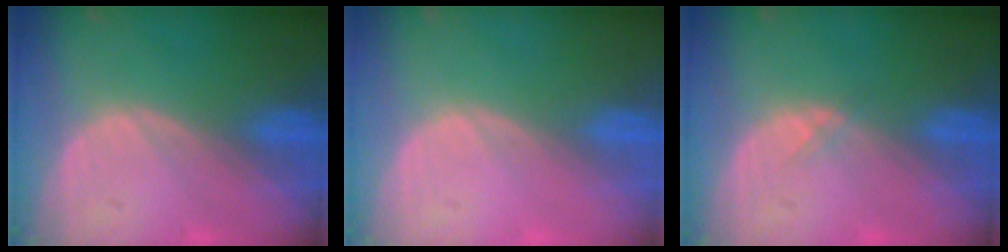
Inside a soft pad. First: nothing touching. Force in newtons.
{"total": 0.0}
{"total": 0.6, "press": 0.6, "slide": 0.1}